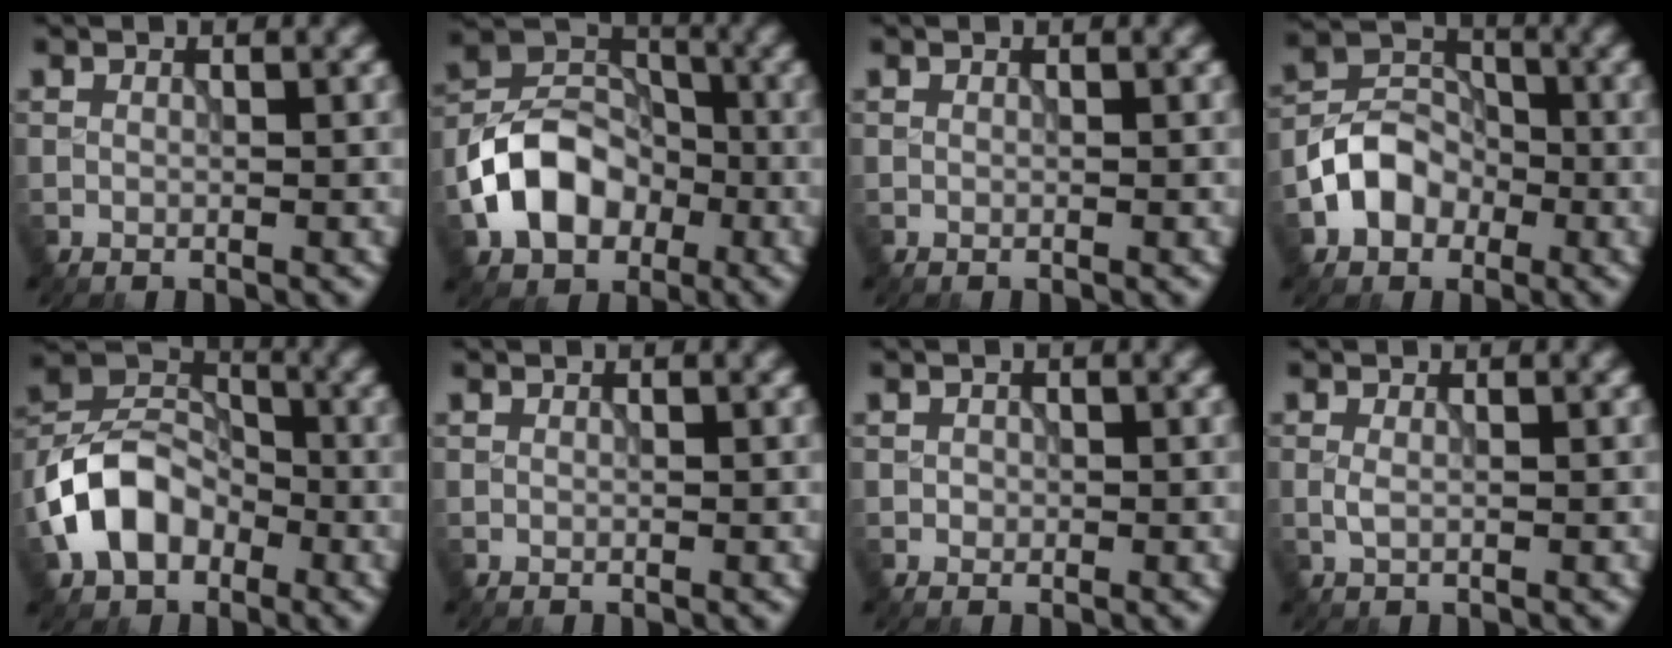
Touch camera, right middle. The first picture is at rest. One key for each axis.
{"total": 8.0, "fx": -2.8, "fy": 6.0, "fz": 4.5, "tx": -0.081, "ty": 0.005, "tz": -0.062}
{"total": 0.0}
{"total": 4.5, "fx": -2.0, "fy": 3.6, "fz": 2.0, "tx": -0.033, "ty": 0.008, "tz": -0.042}
{"total": 7.9, "fx": -3.1, "fy": 5.7, "fz": 4.6, "tx": -0.091, "ty": 0.011, "tz": -0.075}
{"total": 0.0}
{"total": 0.6, "fx": 0.0, "fy": 0.6, "fz": 0.1, "tx": 0.001, "ty": -0.003, "tz": -0.002}
{"total": 0.8, "fx": 0.0, "fy": 0.3, "fz": 0.8, "tx": -0.020, "ty": -0.001, "tz": -0.001}